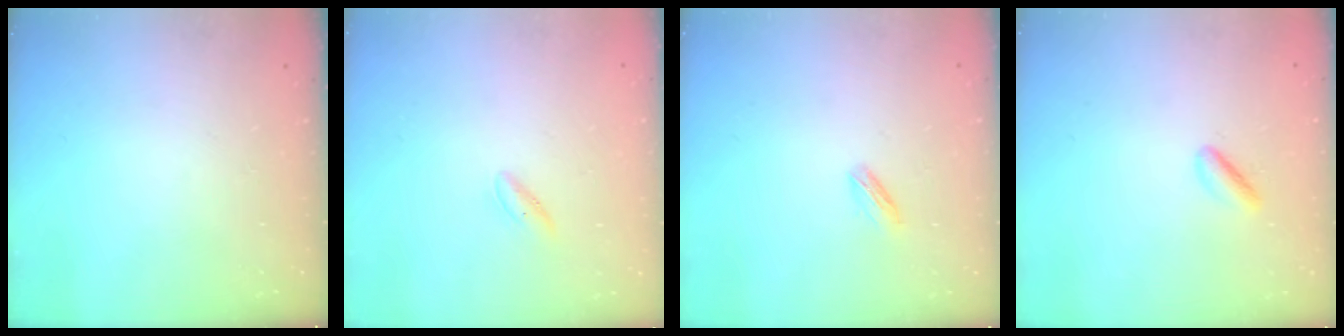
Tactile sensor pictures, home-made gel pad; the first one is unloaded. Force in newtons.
{"total": 2.2, "press": 2.0, "slide": 0.8}
{"total": 2.6, "press": 2.5, "slide": 0.7}
{"total": 2.5, "press": 2.4, "slide": 0.8}